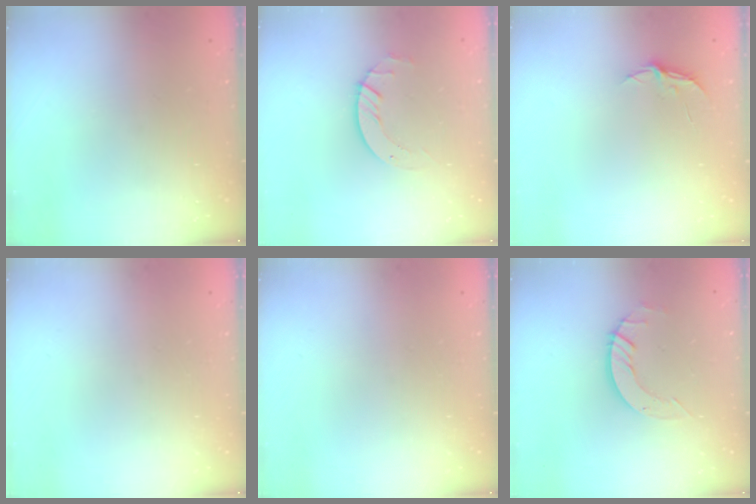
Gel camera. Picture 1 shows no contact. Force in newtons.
{"total": 3.6, "press": 3.6, "slide": 0.4}
{"total": 3.8, "press": 3.8, "slide": 0.3}
{"total": 0.0}
{"total": 0.0}
{"total": 4.8, "press": 4.8, "slide": 0.3}